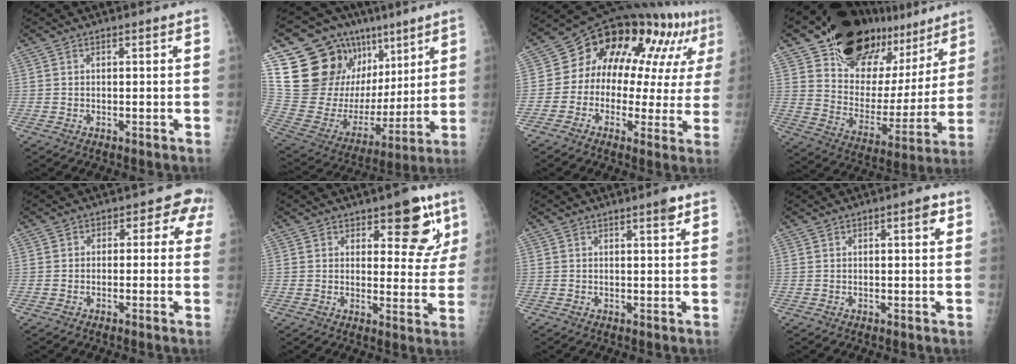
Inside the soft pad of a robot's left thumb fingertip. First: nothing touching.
{"total": 26.8, "force": [13.0, 17.9, 15.0], "torque": [-0.206, -0.003, 0.246]}
{"total": 19.9, "force": [6.2, 10.9, 15.5], "torque": [-0.173, 0.038, 0.079]}
{"total": 25.4, "force": [18.0, 14.6, 10.6], "torque": [-0.125, -0.084, 0.273]}
{"total": 4.1, "force": [0.7, 3.6, 1.8], "torque": [0.026, 0.011, -0.008]}
{"total": 10.1, "force": [5.9, 4.8, 6.7], "torque": [-0.039, -0.030, 0.076]}
{"total": 2.1, "force": [1.3, 0.4, 1.6], "torque": [-0.021, -0.006, 0.017]}
{"total": 2.7, "force": [1.1, 1.1, 2.3], "torque": [-0.023, 0.001, 0.011]}